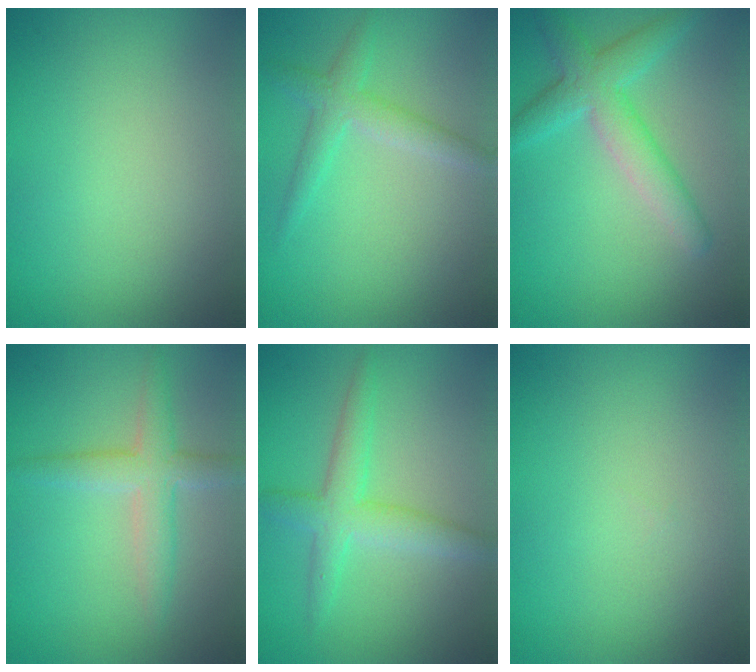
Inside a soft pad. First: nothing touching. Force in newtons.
{"total": 2.7, "press": 2.7, "slide": 0.1}
{"total": 4.3, "press": 4.3, "slide": 0.1}
{"total": 3.2, "press": 3.2, "slide": 0.1}
{"total": 3.6, "press": 3.6, "slide": 0.2}
{"total": 0.0}